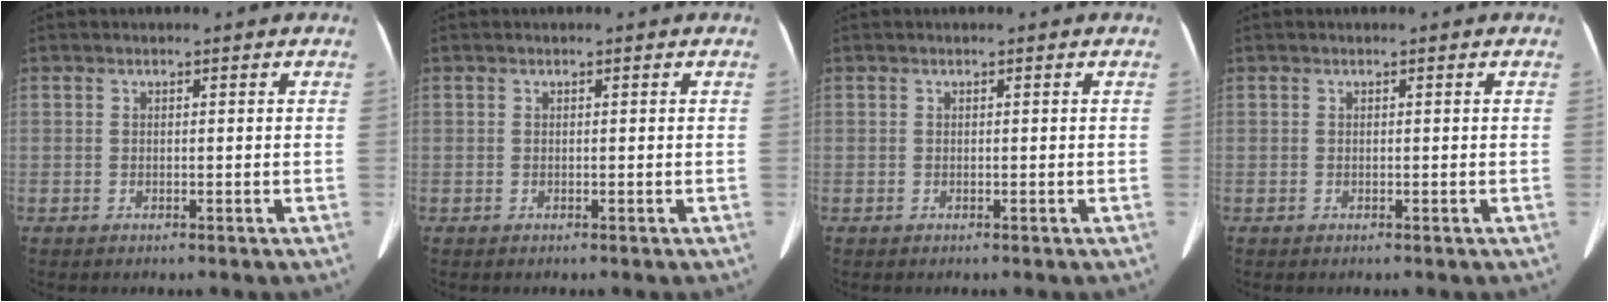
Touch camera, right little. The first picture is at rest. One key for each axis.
{"total": 0.0}
{"total": 0.0}
{"total": 0.0}